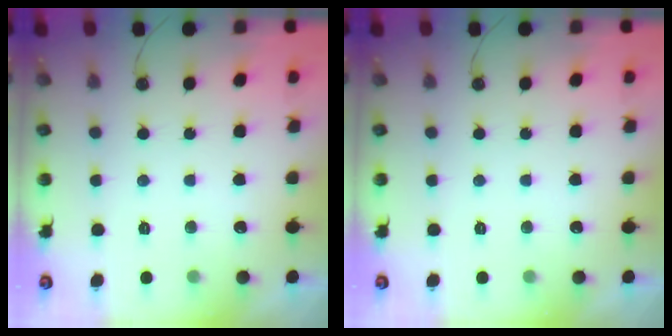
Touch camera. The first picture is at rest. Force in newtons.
{"total": 0.0}